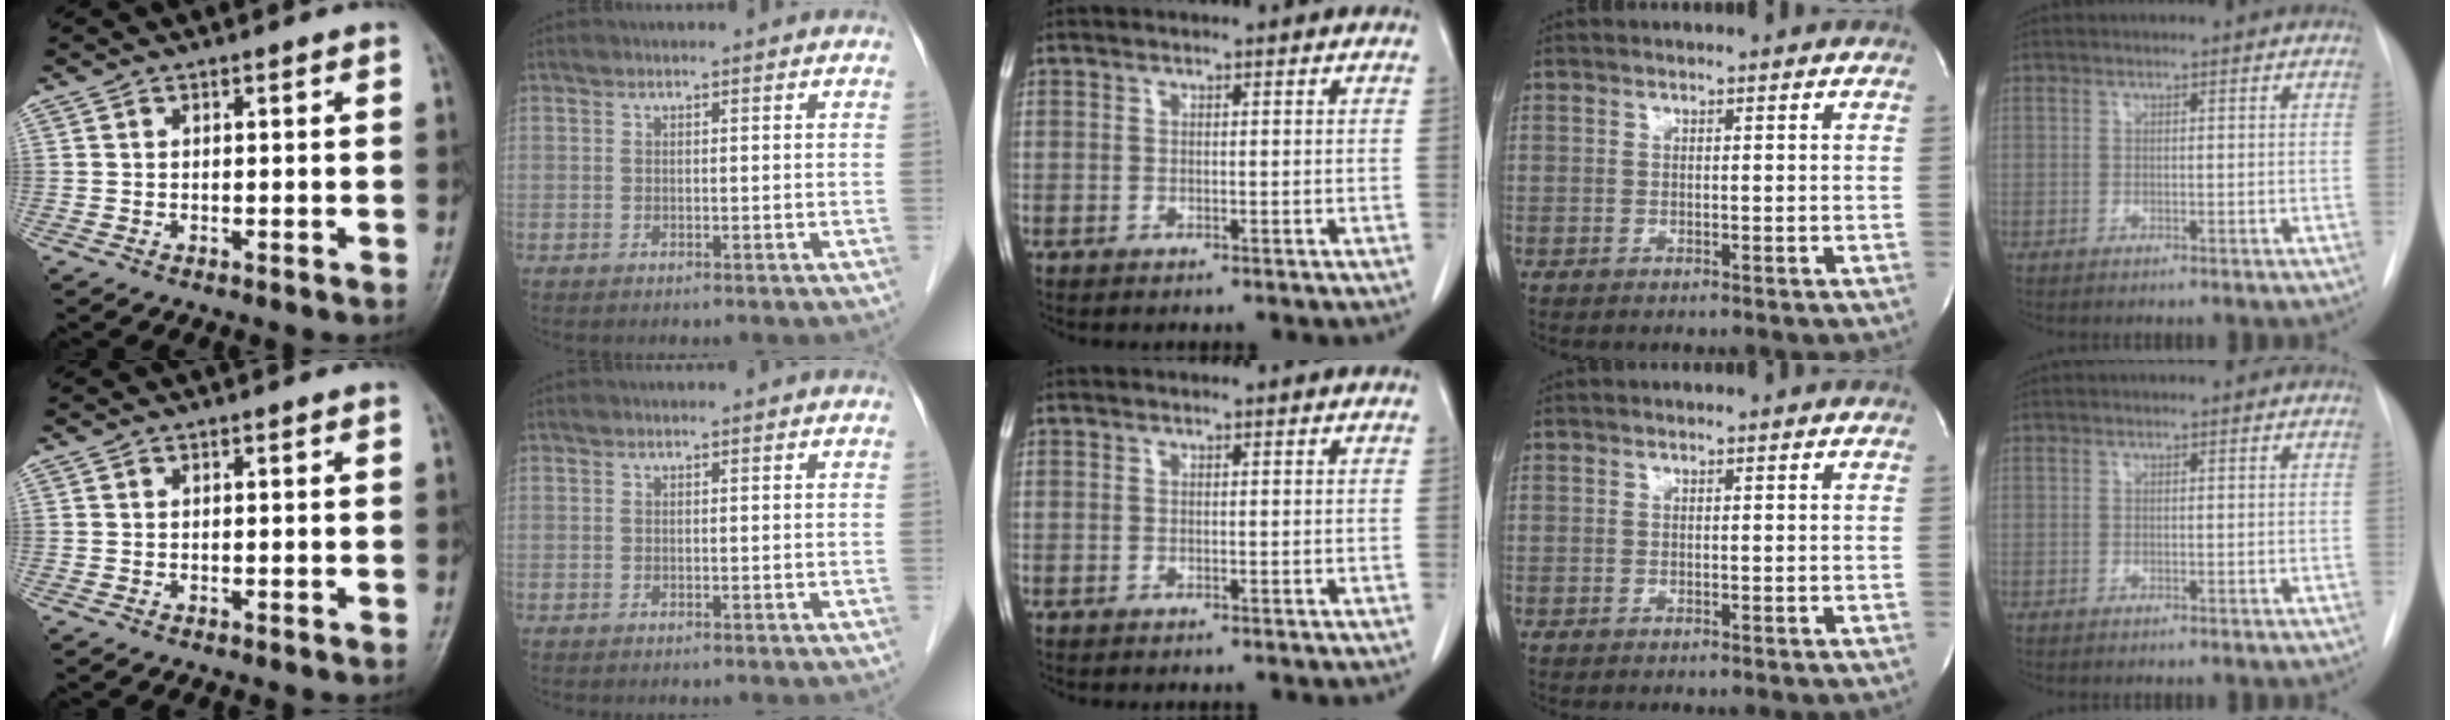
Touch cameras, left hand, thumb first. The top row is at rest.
{}